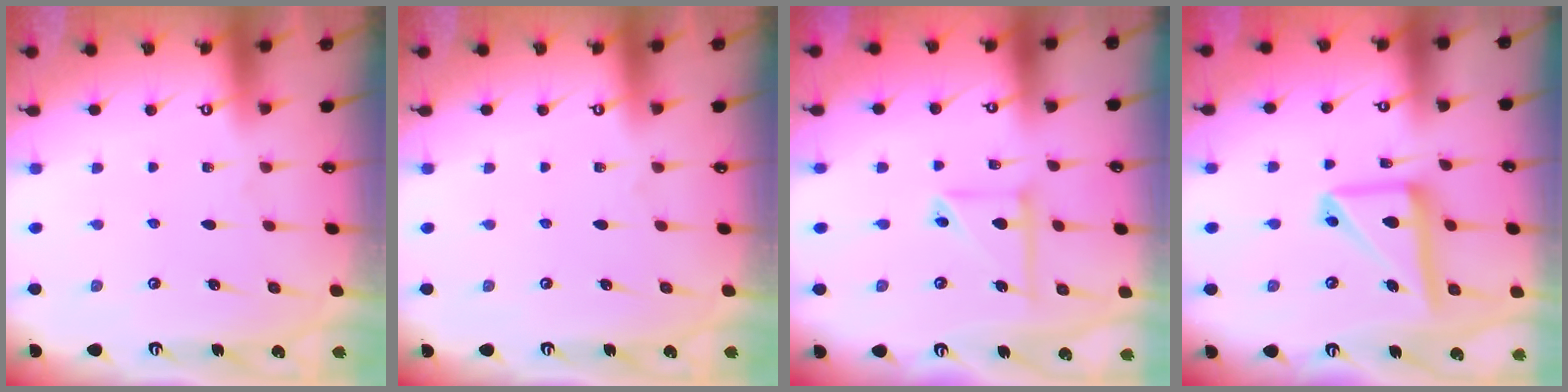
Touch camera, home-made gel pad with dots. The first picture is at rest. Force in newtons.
{"total": 0.0}
{"total": 7.8, "press": 7.8, "slide": 0.5}
{"total": 15.5, "press": 15.4, "slide": 1.5}